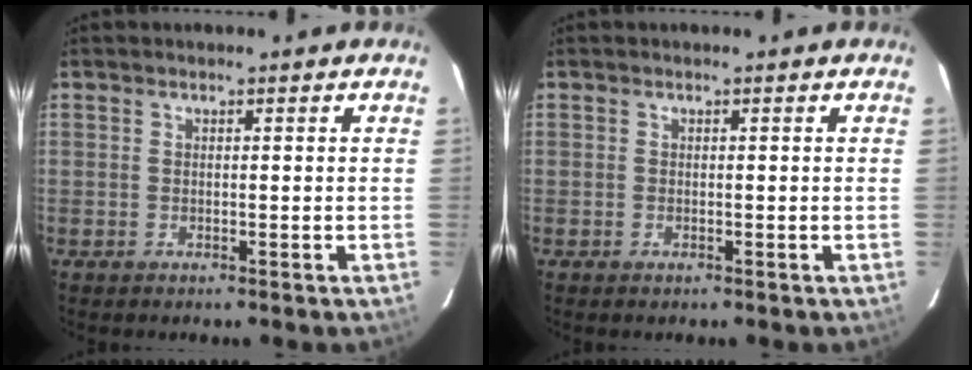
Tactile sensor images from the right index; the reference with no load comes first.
{"total": 0.0}